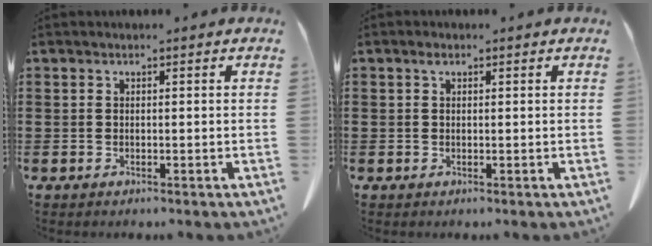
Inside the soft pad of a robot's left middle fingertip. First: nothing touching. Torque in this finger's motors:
{"motor_torque": [-0.03, 0.57, -0.16, -0.14]}